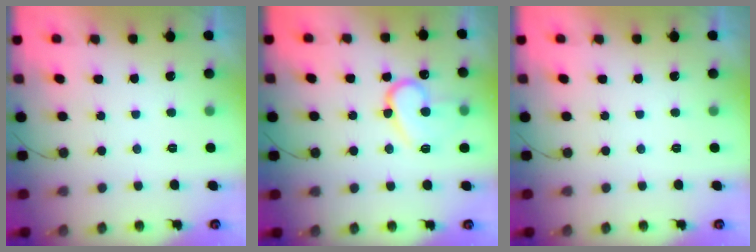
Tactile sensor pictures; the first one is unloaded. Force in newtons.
{"total": 13.4, "press": 13.3, "slide": 1.7}
{"total": 0.0}